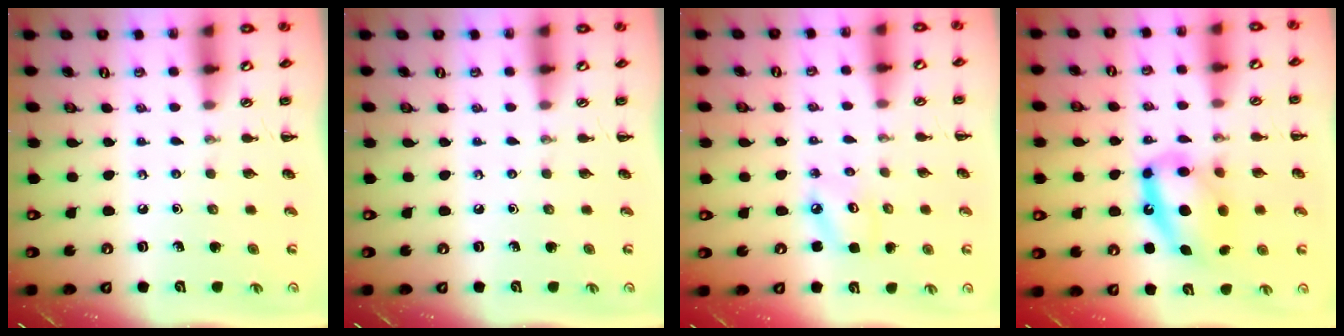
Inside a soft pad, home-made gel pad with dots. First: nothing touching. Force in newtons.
{"total": 0.0}
{"total": 4.2, "press": 4.2, "slide": 0.4}
{"total": 12.9, "press": 12.4, "slide": 3.5}